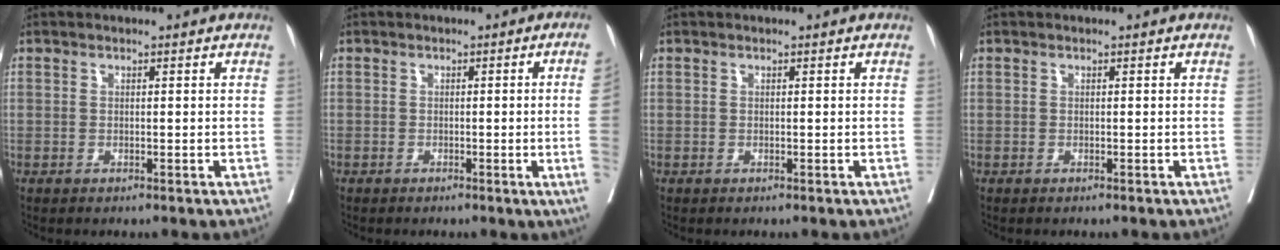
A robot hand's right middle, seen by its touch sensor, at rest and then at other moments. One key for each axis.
{"total": 5.4, "fx": -0.7, "fy": -2.1, "fz": 4.9, "tx": -0.053, "ty": -0.012, "tz": -0.008}
{"total": 0.0}
{"total": 0.0}